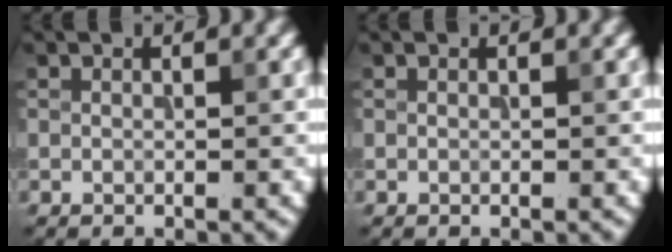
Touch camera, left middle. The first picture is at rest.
{"total": 0.0}